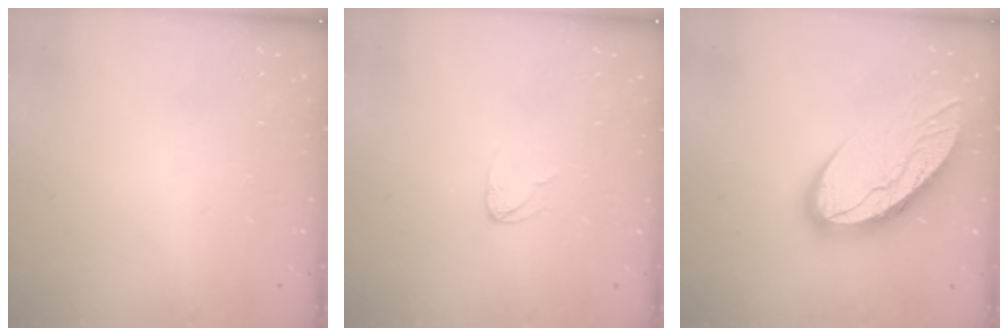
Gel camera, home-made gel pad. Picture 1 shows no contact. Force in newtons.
{"total": 2.3, "press": 2.3, "slide": 0.1}
{"total": 15.0, "press": 15.0, "slide": 1.5}